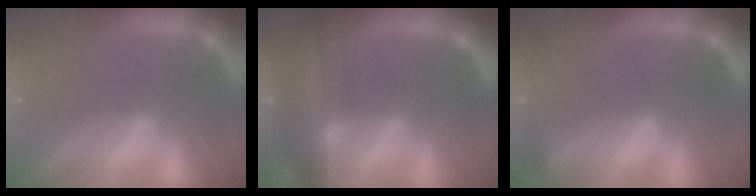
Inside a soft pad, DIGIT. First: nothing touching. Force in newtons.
{"total": 8.5}
{"total": 2.4}